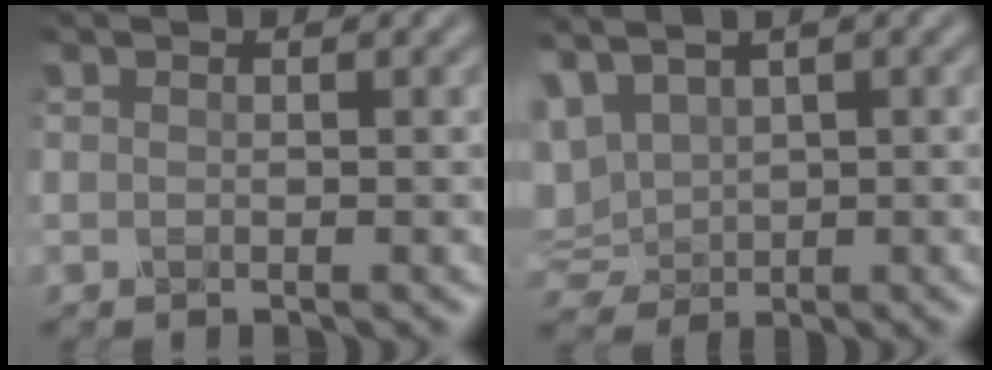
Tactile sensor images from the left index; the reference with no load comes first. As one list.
[{"total": 5.4, "force": [2.5, 3.3, 3.5], "torque": [-0.106, 0.009, 0.059]}]